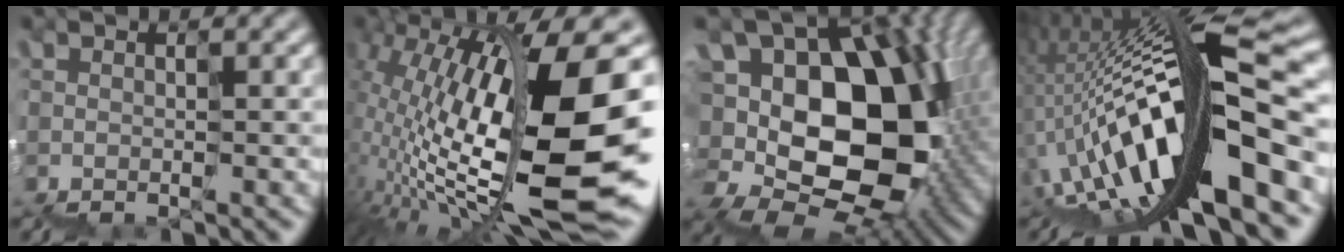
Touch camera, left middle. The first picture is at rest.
{"total": 14.4, "force": [0.4, 4.9, 13.6], "torque": [-0.249, 0.027, 0.007]}
{"total": 14.0, "force": [0.5, 10.1, 9.6], "torque": [-0.156, 0.043, -0.006]}
{"total": 14.2, "force": [-3.8, 3.9, 13.2], "torque": [-0.246, 0.045, -0.074]}